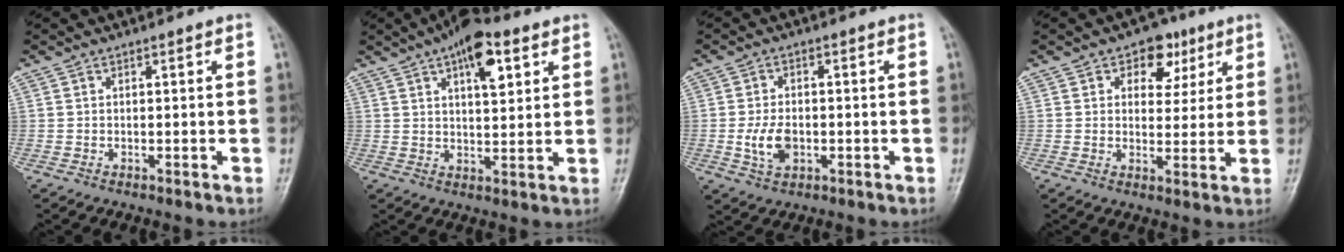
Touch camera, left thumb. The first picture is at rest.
{"total": 10.2, "force": [5.1, 4.2, 7.8], "torque": [-0.101, -0.013, 0.075]}
{"total": 5.6, "force": [-1.1, 3.6, 4.2], "torque": [-0.075, 0.003, -0.016]}
{"total": 7.1, "force": [3.5, 5.0, 3.7], "torque": [-0.009, -0.010, 0.044]}